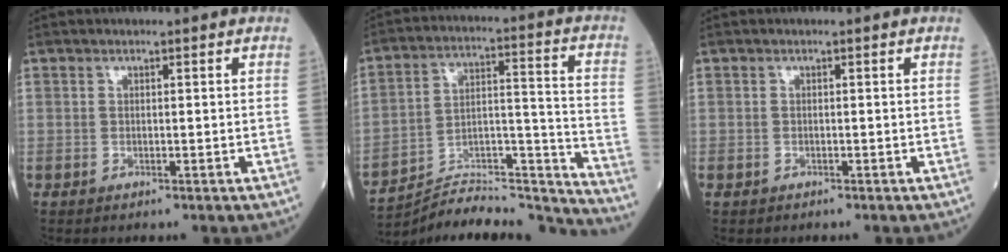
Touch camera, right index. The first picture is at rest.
{"total": 21.0, "force": [-20.6, -0.2, 4.2], "torque": [-0.056, 0.036, -0.315]}
{"total": 0.5, "force": [-0.1, 0.5, 0.1], "torque": [-0.007, 0.002, -0.003]}